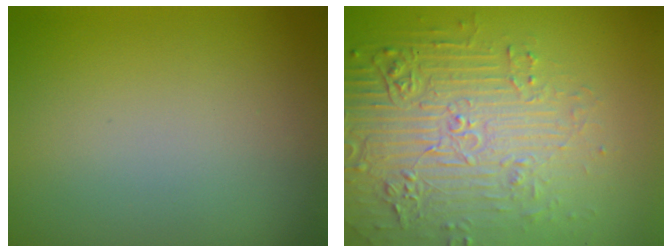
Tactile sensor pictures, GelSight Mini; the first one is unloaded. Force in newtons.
{"total": 7.0, "press": 5.3, "slide": 4.6}